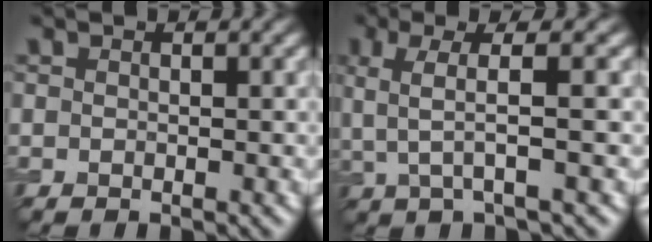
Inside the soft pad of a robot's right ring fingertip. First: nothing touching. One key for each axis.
{"total": 4.2, "fx": 0.9, "fy": 0.8, "fz": 4.0, "tx": -0.078, "ty": 0.008, "tz": 0.016}